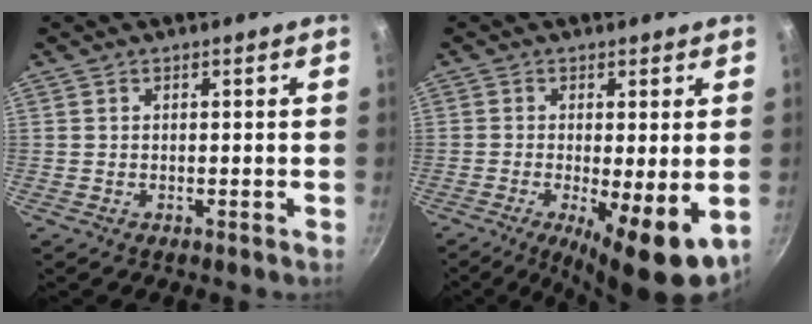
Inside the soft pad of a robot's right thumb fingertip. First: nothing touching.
{"total": 12.4, "force": [-3.9, 3.6, 11.2], "torque": [-0.153, -0.020, -0.050]}